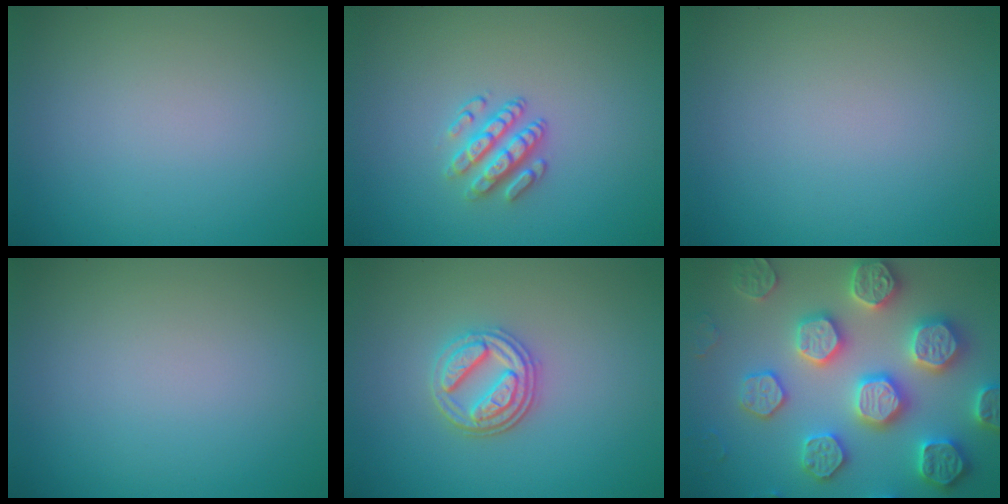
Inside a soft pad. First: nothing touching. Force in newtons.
{"total": 2.9, "press": 2.5, "slide": 1.4}
{"total": 0.0}
{"total": 0.0}
{"total": 3.4, "press": 3.0, "slide": 1.7}
{"total": 7.6, "press": 7.4, "slide": 1.7}